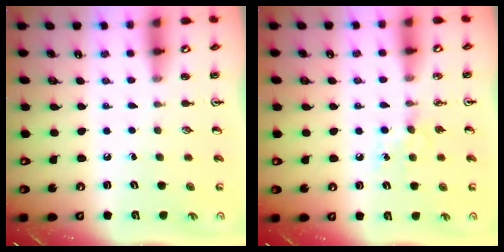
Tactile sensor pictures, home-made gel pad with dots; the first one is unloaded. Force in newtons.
{"total": 5.4, "press": 5.3, "slide": 0.8}